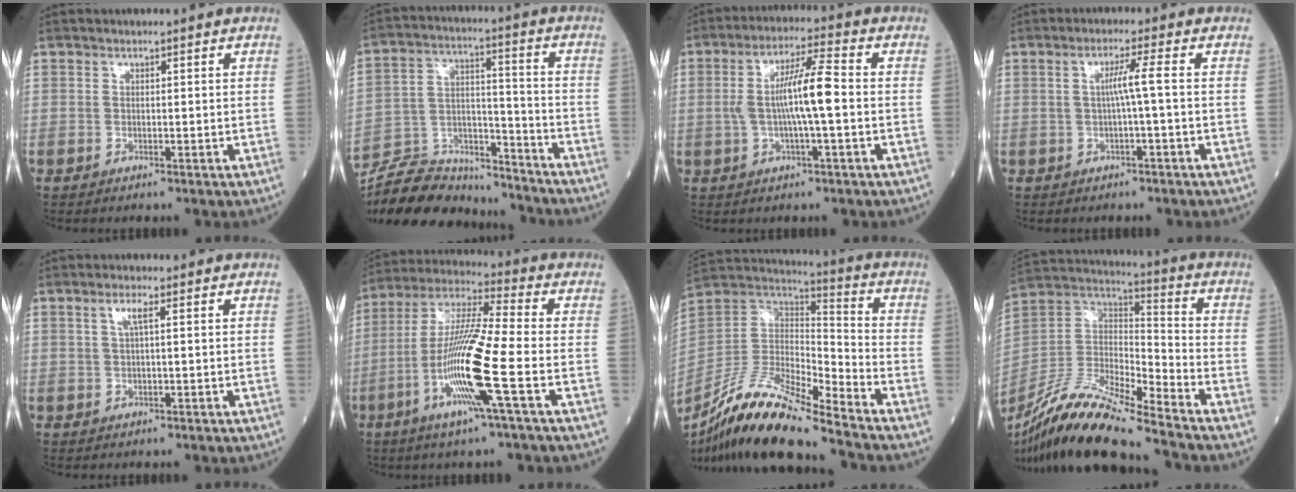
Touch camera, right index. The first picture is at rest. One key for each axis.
{"total": 16.2, "fx": -15.5, "fy": 3.7, "fz": 3.1, "tx": -0.058, "ty": 0.026, "tz": -0.258}
{"total": 8.8, "fx": -0.4, "fy": 0.5, "fz": 8.8, "tx": -0.167, "ty": 0.013, "tz": -0.014}
{"total": 3.1, "fx": -0.2, "fy": -0.8, "fz": 3.0, "tx": -0.054, "ty": 0.005, "tz": -0.003}
{"total": 2.1, "fx": 0.7, "fy": 0.0, "fz": 2.0, "tx": -0.043, "ty": 0.007, "tz": 0.013}
{"total": 15.1, "fx": -4.9, "fy": -0.5, "fz": 14.3, "tx": -0.287, "ty": -0.012, "tz": -0.102}
{"total": 18.9, "fx": -14.9, "fy": 2.0, "fz": 11.5, "tx": -0.238, "ty": -0.011, "tz": -0.281}
{"total": 19.2, "fx": -15.7, "fy": 1.7, "fz": 10.9, "tx": -0.233, "ty": -0.013, "tz": -0.300}